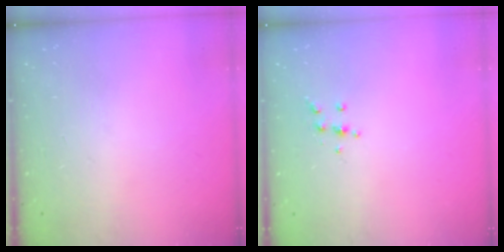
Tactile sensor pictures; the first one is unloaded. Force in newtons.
{"total": 4.0, "press": 3.8, "slide": 1.0}